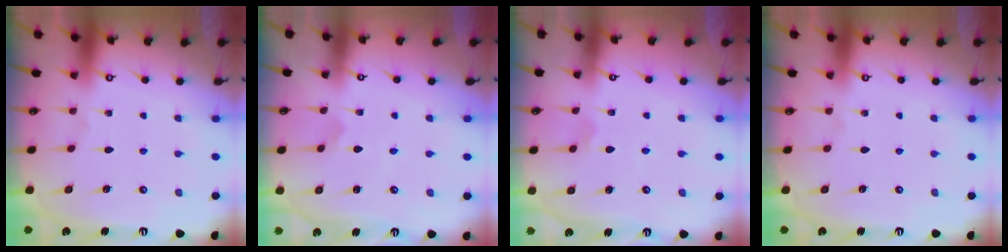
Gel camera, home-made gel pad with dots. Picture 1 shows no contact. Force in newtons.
{"total": 0.7, "press": 0.7, "slide": 0.1}
{"total": 2.7, "press": 2.7, "slide": 0.3}
{"total": 0.0}